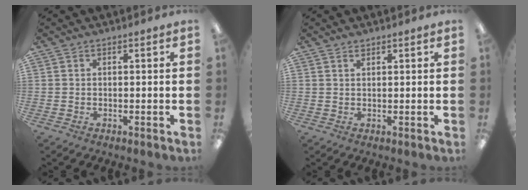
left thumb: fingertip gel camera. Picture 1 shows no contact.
{"total": 1.1, "force": [1.0, 0.4, 0.4], "torque": [-0.010, 0.000, 0.018]}